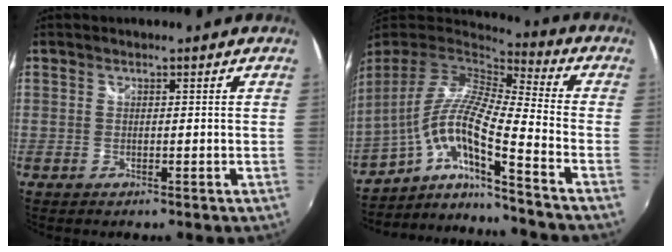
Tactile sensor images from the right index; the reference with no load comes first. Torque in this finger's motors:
{"motor_torque": [0.08, -0.21, 0.58, 0.16]}